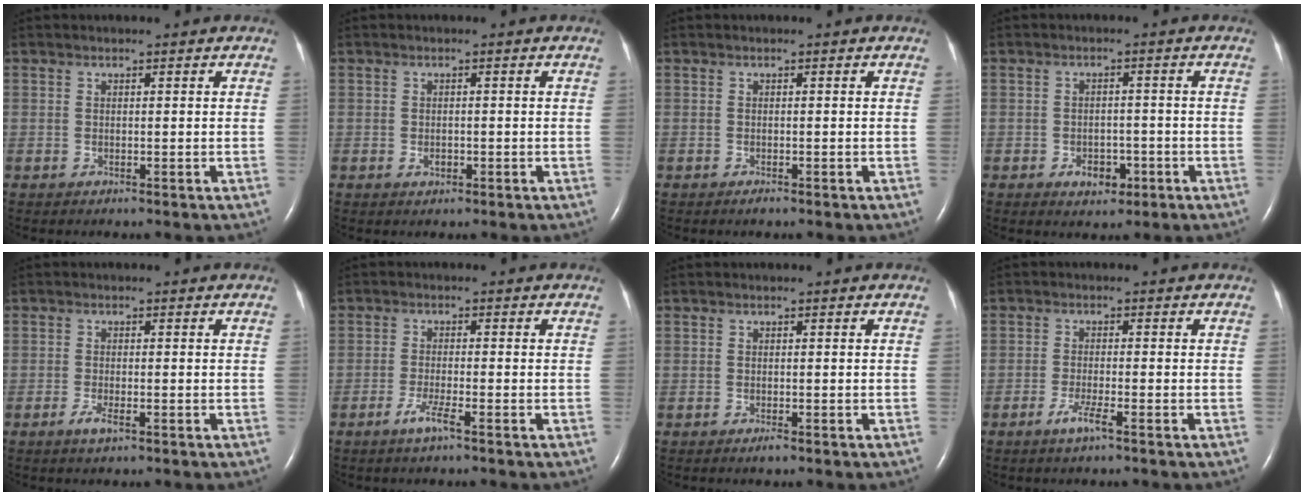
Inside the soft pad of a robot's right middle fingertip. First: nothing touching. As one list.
[{"total": 1.2, "force": [-0.5, 0.8, 0.8], "torque": [-0.016, 0.000, -0.005]}, {"total": 0.5, "force": [-0.4, 0.1, 0.3], "torque": [-0.006, -0.001, -0.006]}, {"total": 3.5, "force": [-1.6, 2.4, 2.1], "torque": [-0.023, 0.005, -0.016]}, {"total": 1.9, "force": [-1.1, 0.4, 1.5], "torque": [-0.033, -0.003, -0.021]}, {"total": 2.9, "force": [-1.8, -0.2, 2.2], "torque": [-0.050, -0.006, -0.039]}, {"total": 0.7, "force": [-0.5, 0.0, 0.5], "torque": [-0.011, -0.002, -0.007]}, {"total": 2.8, "force": [-1.7, -0.1, 2.2], "torque": [-0.048, -0.006, -0.036]}]